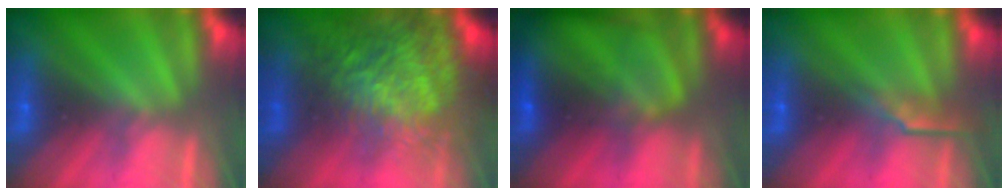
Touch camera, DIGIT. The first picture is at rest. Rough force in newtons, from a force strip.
{"total": 7.8}
{"total": 5.6}
{"total": 2.7}